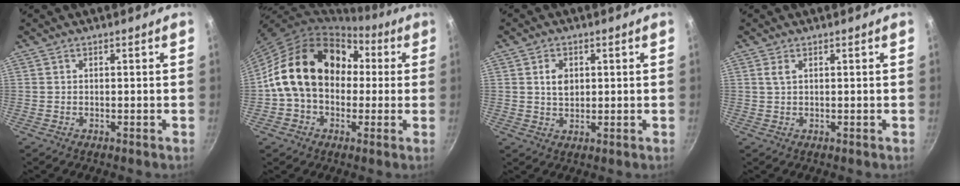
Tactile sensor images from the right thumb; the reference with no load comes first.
{"total": 19.2, "force": [1.7, 14.5, 12.5], "torque": [-0.182, 0.047, 0.020]}
{"total": 3.9, "force": [1.0, 2.7, 2.6], "torque": [-0.035, -0.002, 0.018]}
{"total": 1.3, "force": [0.6, 0.5, 1.1], "torque": [-0.023, 0.000, 0.014]}